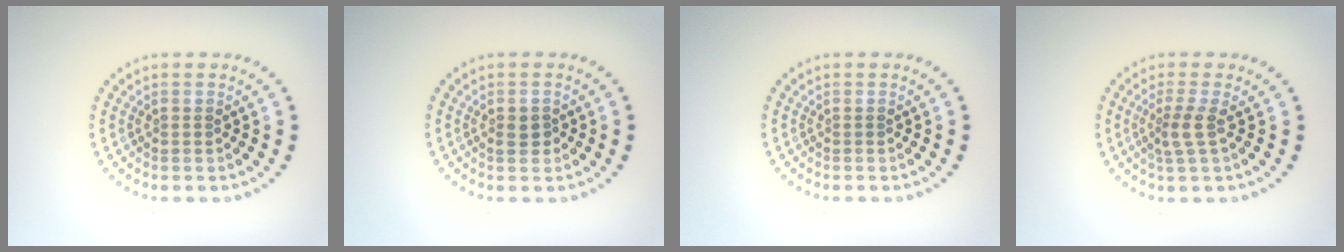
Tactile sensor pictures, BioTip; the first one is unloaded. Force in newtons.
{"total": 1.5, "press": 1.5, "slide": 0.1}
{"total": 0.0}
{"total": 2.0, "press": 1.6, "slide": 1.3}